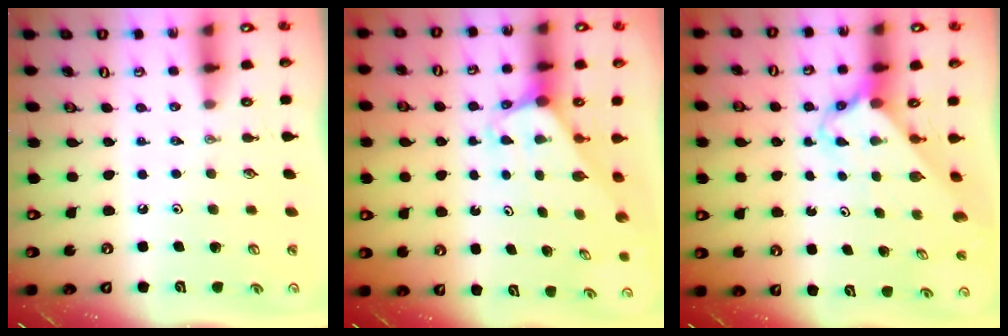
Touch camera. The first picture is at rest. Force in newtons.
{"total": 1.9, "press": 1.9, "slide": 0.1}
{"total": 2.5, "press": 2.5, "slide": 0.2}